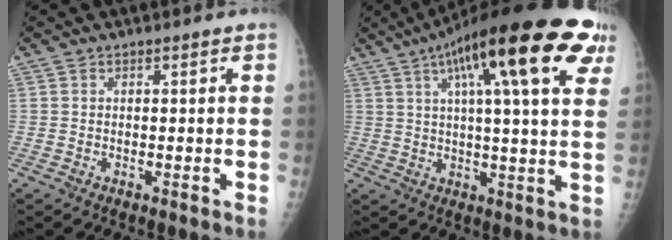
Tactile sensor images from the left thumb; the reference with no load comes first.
{"total": 24.4, "force": [11.5, 5.3, 20.9], "torque": [-0.306, 0.006, 0.160]}